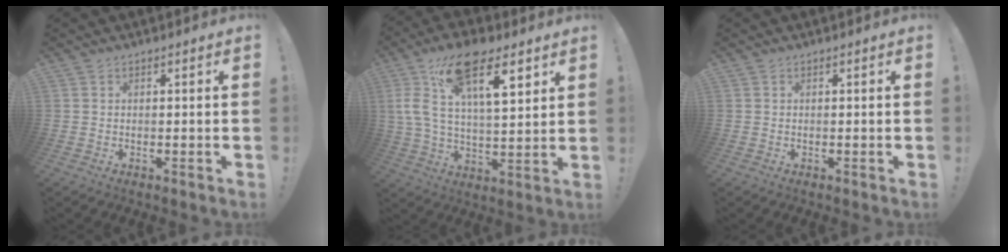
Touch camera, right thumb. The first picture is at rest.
{"total": 20.1, "force": [10.0, 7.8, 15.6], "torque": [-0.285, -0.037, 0.164]}
{"total": 0.0}